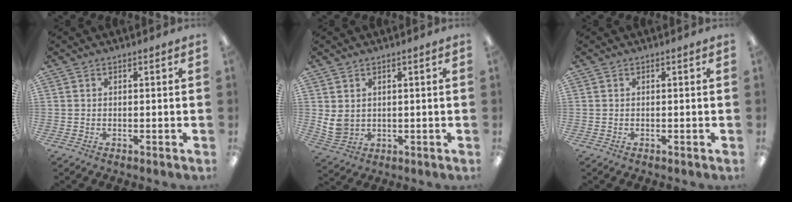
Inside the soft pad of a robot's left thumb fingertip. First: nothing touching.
{"total": 4.8, "force": [1.9, 3.8, 2.3], "torque": [-0.045, -0.007, 0.039]}
{"total": 0.0}